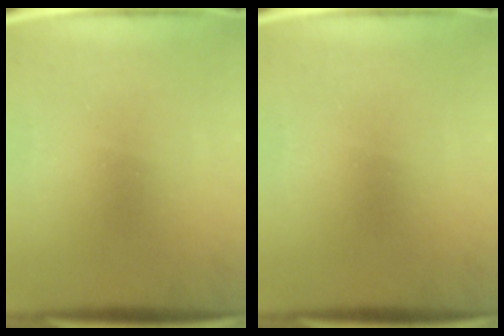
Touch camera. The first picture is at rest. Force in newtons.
{"total": 0.0}